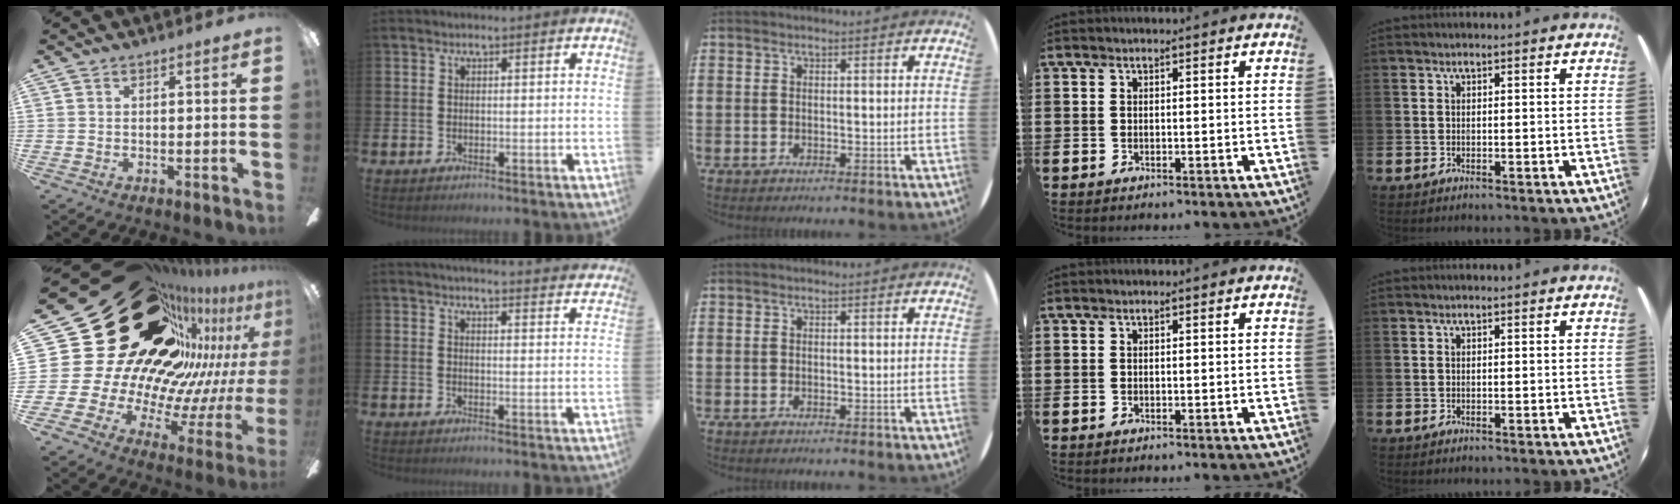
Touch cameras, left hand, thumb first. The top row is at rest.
{"thumb": {"total": 40.0, "force": [21.3, 22.6, 25.2], "torque": [-0.354, -0.200, 0.463]}, "index": {"total": 3.9, "force": [3.9, -0.2, 0.3], "torque": [-0.005, -0.028, 0.068]}}